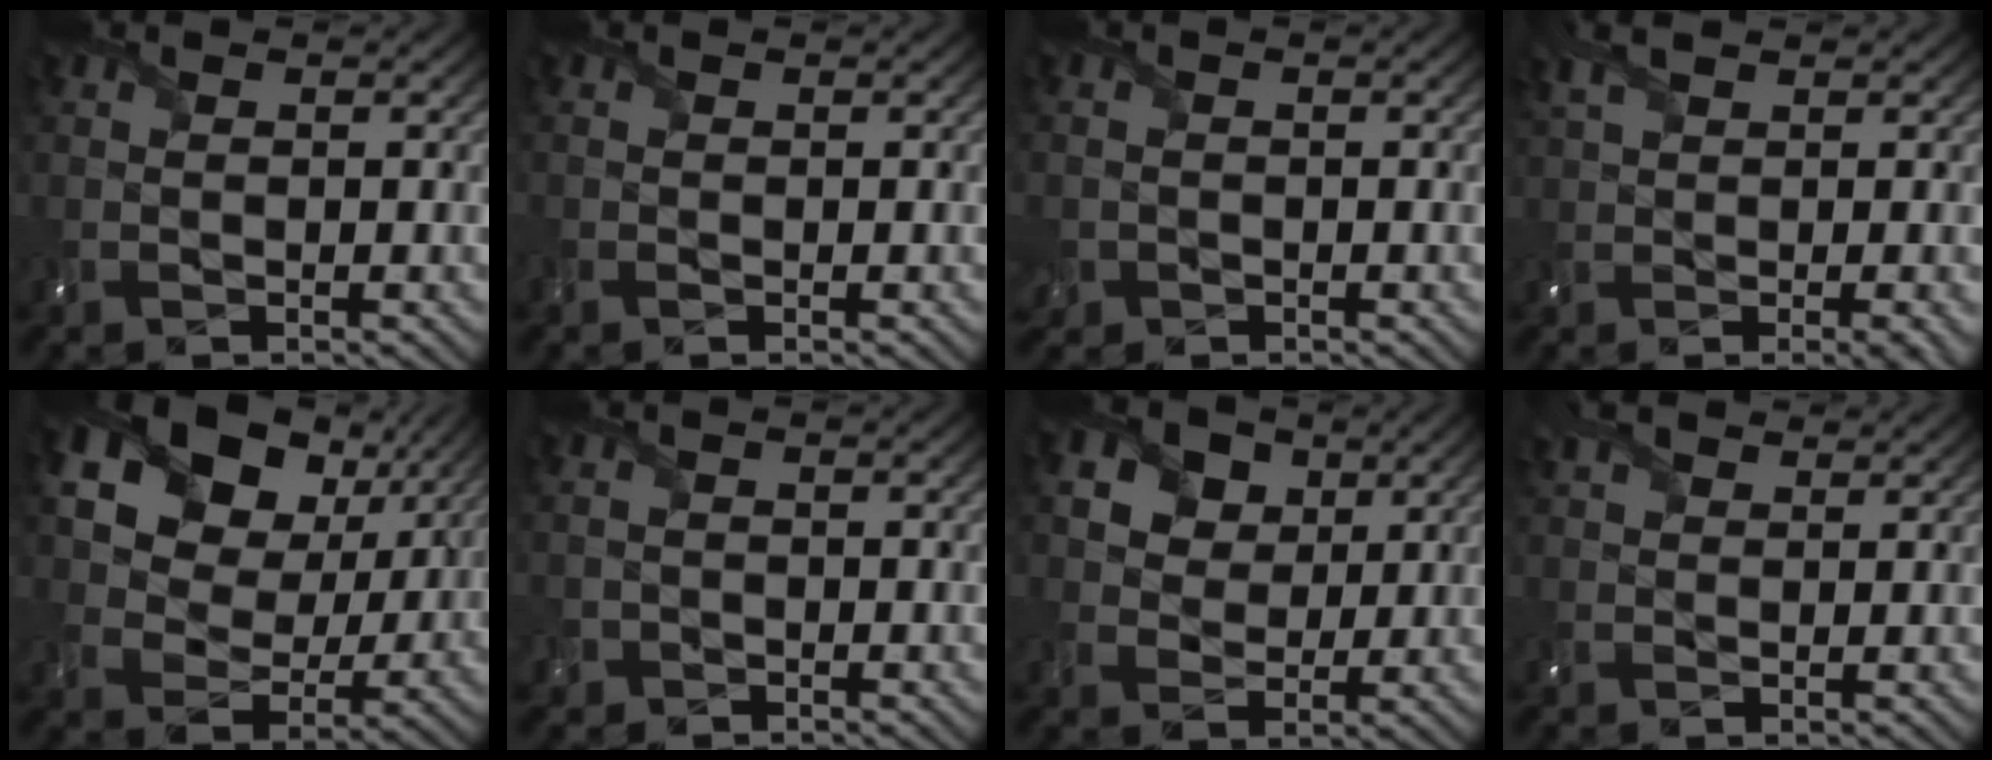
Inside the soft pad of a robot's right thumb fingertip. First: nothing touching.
{"total": 0.6, "force": [-0.5, 0.3, 0.2], "torque": [-0.008, -0.003, -0.010]}
{"total": 2.0, "force": [-1.0, 1.7, 0.3], "torque": [-0.011, -0.010, -0.026]}
{"total": 5.4, "force": [1.1, 1.6, 5.0], "torque": [-0.096, 0.011, 0.022]}
{"total": 19.5, "force": [9.5, 13.9, 9.8], "torque": [-0.235, 0.053, 0.204]}
{"total": 1.3, "force": [-0.8, 1.1, -0.1], "torque": [0.008, -0.004, -0.017]}
{"total": 10.5, "force": [5.5, 7.6, 4.8], "torque": [-0.139, 0.018, 0.089]}
{"total": 3.8, "force": [2.6, 1.9, 2.1], "torque": [-0.060, 0.016, 0.048]}